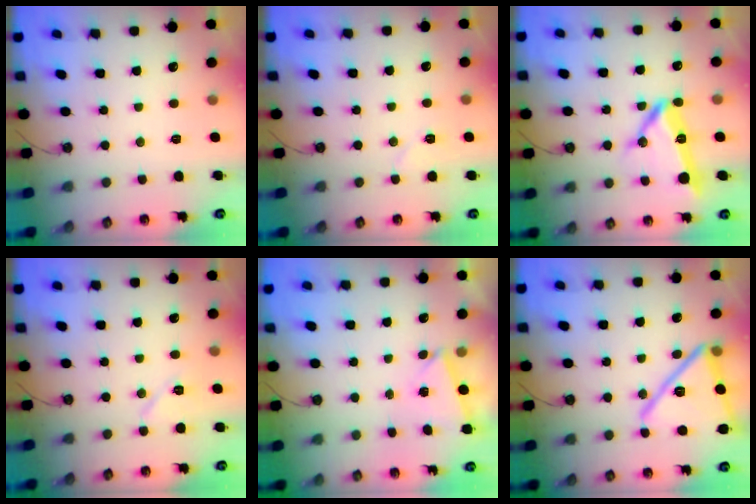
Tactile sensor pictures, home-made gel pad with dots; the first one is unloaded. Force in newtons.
{"total": 5.2, "press": 5.0, "slide": 1.4}
{"total": 16.0, "press": 16.0, "slide": 1.3}
{"total": 6.8, "press": 5.5, "slide": 4.1}
{"total": 2.8, "press": 1.5, "slide": 2.3}
{"total": 19.5, "press": 19.4, "slide": 1.5}